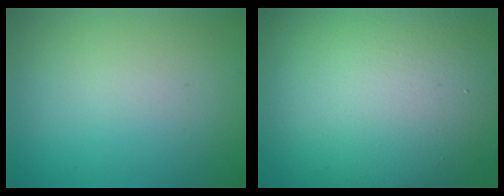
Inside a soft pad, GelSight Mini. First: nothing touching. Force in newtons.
{"total": 17.5, "press": 17.4, "slide": 0.7}